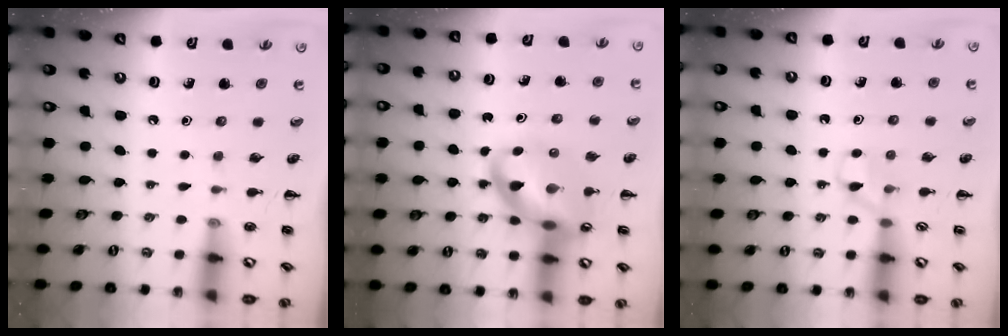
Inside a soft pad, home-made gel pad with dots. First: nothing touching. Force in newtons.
{"total": 15.2, "press": 14.7, "slide": 3.9}
{"total": 4.4, "press": 4.0, "slide": 1.6}